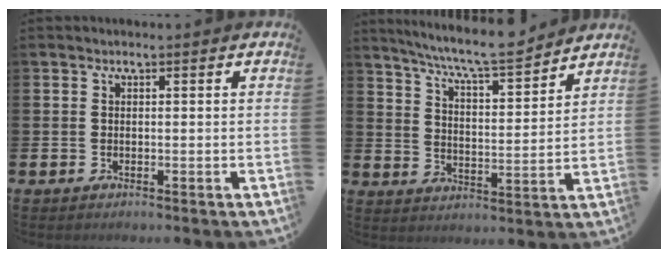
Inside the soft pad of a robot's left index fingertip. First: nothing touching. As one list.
[{"total": 8.2, "force": [7.7, 0.3, 2.7], "torque": [-0.075, -0.053, 0.134]}]